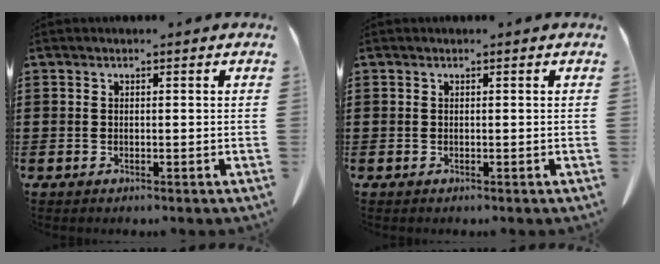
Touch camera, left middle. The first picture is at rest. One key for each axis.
{"total": 0.0}